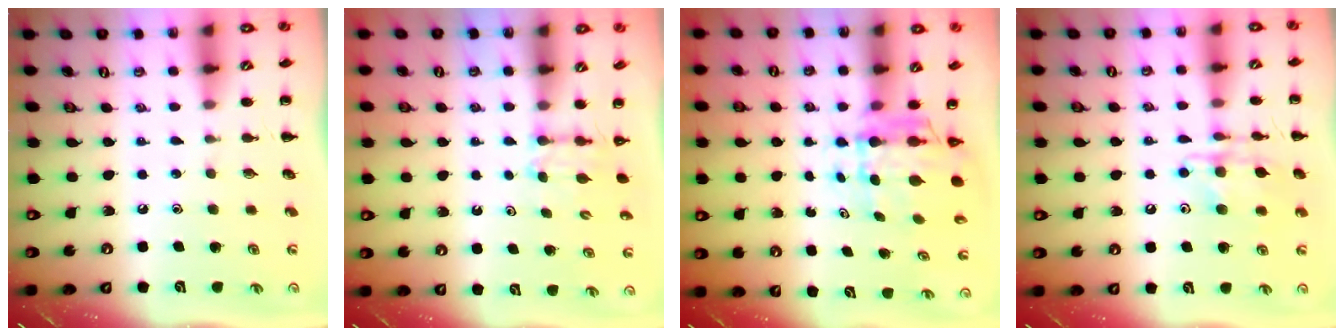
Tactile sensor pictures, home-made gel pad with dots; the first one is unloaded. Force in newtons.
{"total": 2.6, "press": 2.4, "slide": 1.0}
{"total": 5.7, "press": 5.5, "slide": 1.4}
{"total": 12.5, "press": 12.4, "slide": 1.6}